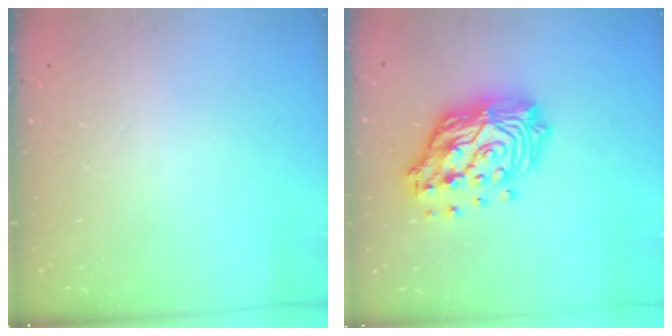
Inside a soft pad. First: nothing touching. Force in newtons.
{"total": 19.3, "press": 19.2, "slide": 2.1}